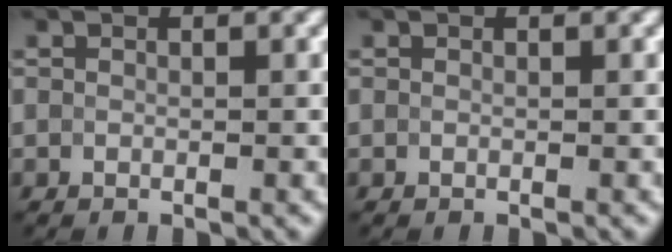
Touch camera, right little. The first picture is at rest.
{"total": 0.0}